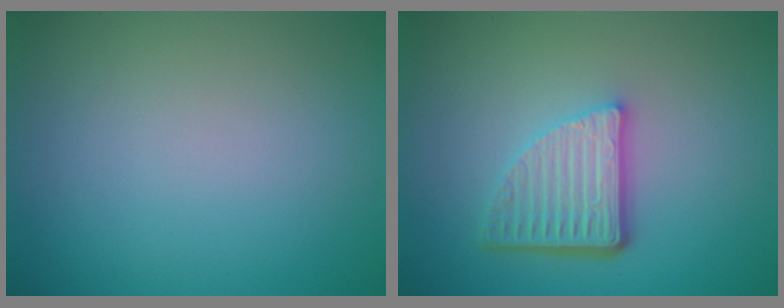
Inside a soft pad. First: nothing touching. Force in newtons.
{"total": 5.0, "press": 3.6, "slide": 3.6}